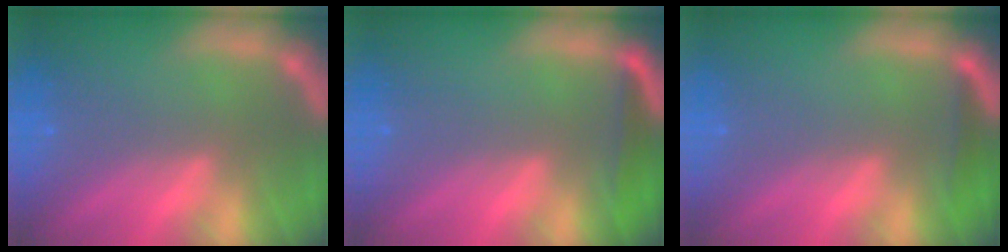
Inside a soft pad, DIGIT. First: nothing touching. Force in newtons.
{"total": 2.5}
{"total": 1.4}